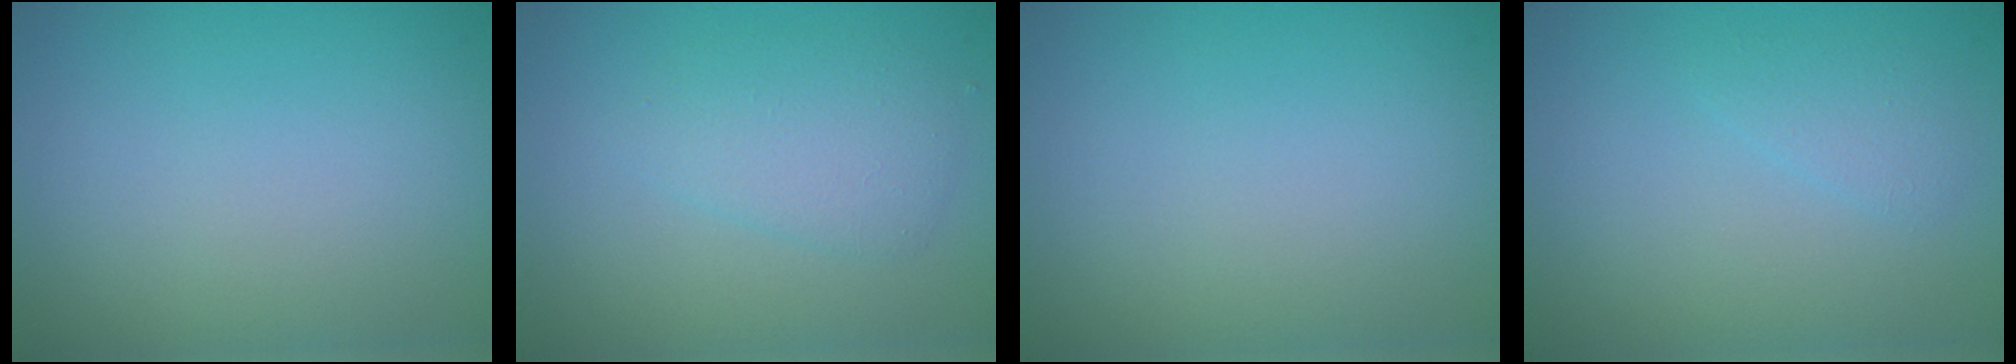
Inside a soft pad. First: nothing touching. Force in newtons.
{"total": 2.6, "press": 2.6, "slide": 0.1}
{"total": 0.0}
{"total": 1.2, "press": 1.2, "slide": 0.1}